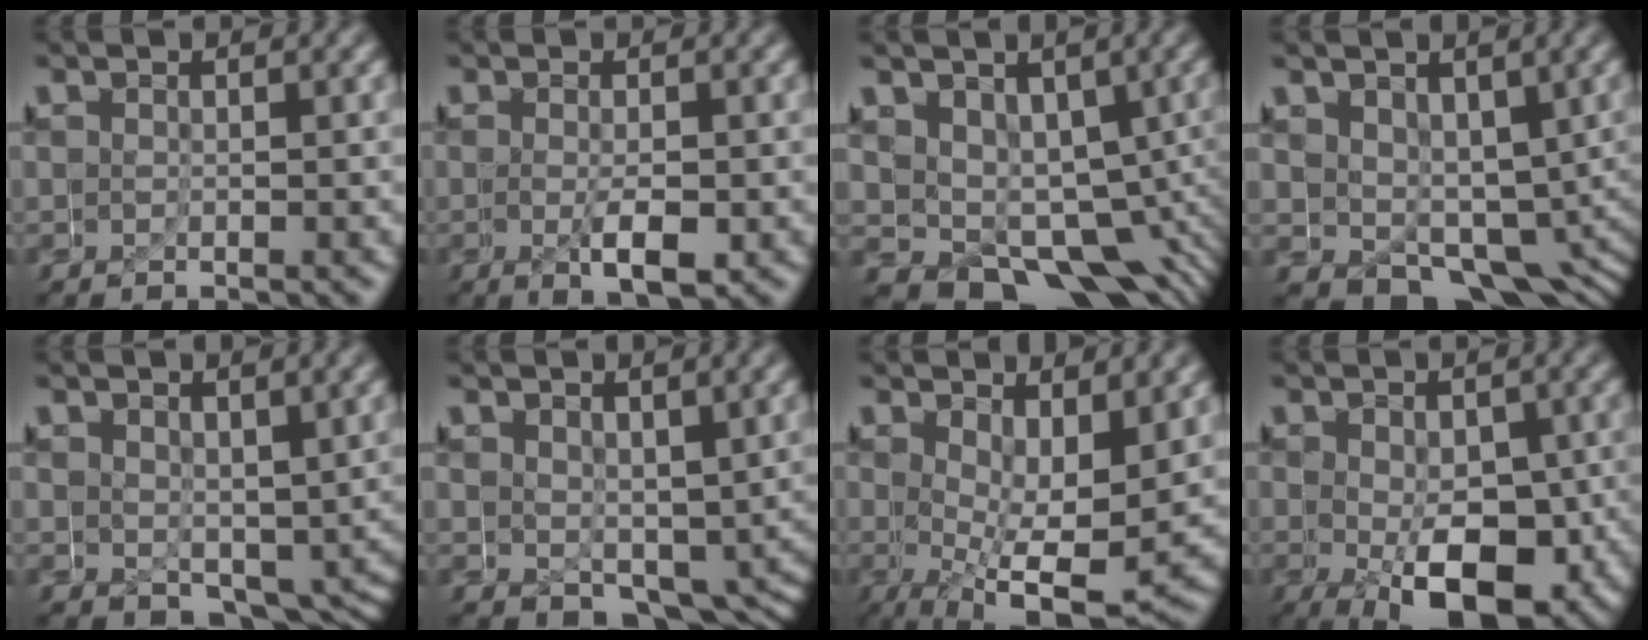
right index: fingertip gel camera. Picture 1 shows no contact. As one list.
[{"total": 2.6, "force": [-0.7, 0.7, 2.4], "torque": [-0.031, -0.013, -0.006]}, {"total": 10.3, "force": [-4.4, 7.5, 5.4], "torque": [-0.109, -0.036, -0.069]}, {"total": 8.1, "force": [-4.3, 5.6, 4.0], "torque": [-0.079, -0.039, -0.063]}, {"total": 2.7, "force": [-1.5, 1.7, 1.5], "torque": [-0.031, -0.027, -0.010]}, {"total": 3.1, "force": [-1.6, 2.1, 1.6], "torque": [-0.033, -0.025, -0.014]}, {"total": 7.0, "force": [-2.3, 3.4, 5.7], "torque": [-0.083, -0.036, -0.025]}, {"total": 6.5, "force": [-2.6, 2.7, 5.2], "torque": [-0.072, -0.031, -0.026]}]